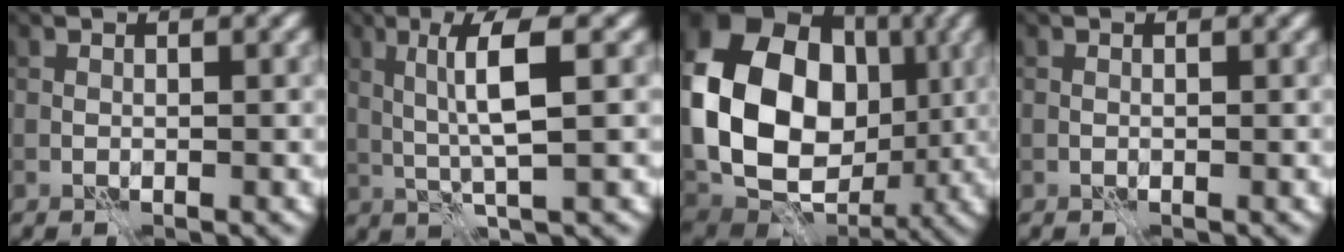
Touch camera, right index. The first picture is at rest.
{"total": 4.7, "force": [0.9, 0.5, 4.6], "torque": [-0.093, 0.005, 0.023]}
{"total": 17.4, "force": [0.7, 13.7, 10.7], "torque": [-0.214, -0.003, 0.010]}
{"total": 0.0}